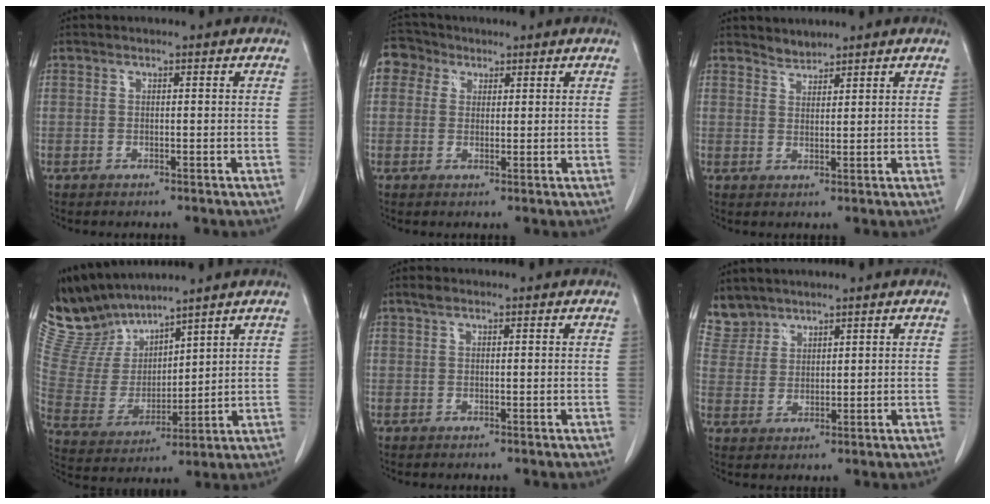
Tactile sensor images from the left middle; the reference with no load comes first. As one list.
[{"total": 4.2, "force": [2.1, 3.6, 0.6], "torque": [-0.012, 0.018, 0.037]}, {"total": 1.9, "force": [1.8, 0.2, -0.4], "torque": [0.007, 0.002, 0.035]}, {"total": 11.4, "force": [11.1, 2.2, 1.6], "torque": [-0.058, 0.005, 0.245]}, {"total": 0.9, "force": [0.6, 0.5, 0.4], "torque": [-0.008, 0.010, 0.011]}, {"total": 4.5, "force": [4.2, 1.6, -0.6], "torque": [0.012, 0.006, 0.093]}]